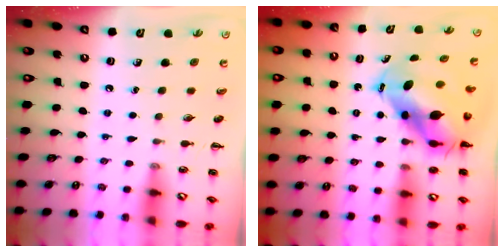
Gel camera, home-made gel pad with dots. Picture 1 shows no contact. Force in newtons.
{"total": 10.0, "press": 9.7, "slide": 2.6}